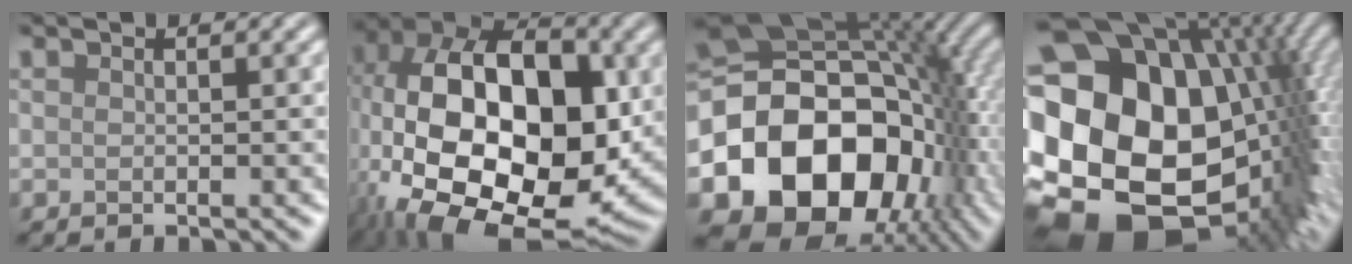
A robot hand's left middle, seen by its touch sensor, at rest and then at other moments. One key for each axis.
{"total": 20.1, "fx": -2.7, "fy": 12.1, "fz": 15.9, "tx": -0.302, "ty": 0.002, "tz": -0.040}
{"total": 18.6, "fx": -4.4, "fy": 13.9, "fz": 11.6, "tx": -0.196, "ty": -0.026, "tz": -0.062}
{"total": 24.0, "fx": -0.9, "fy": 18.0, "fz": 15.8, "tx": -0.297, "ty": -0.012, "tz": -0.035}